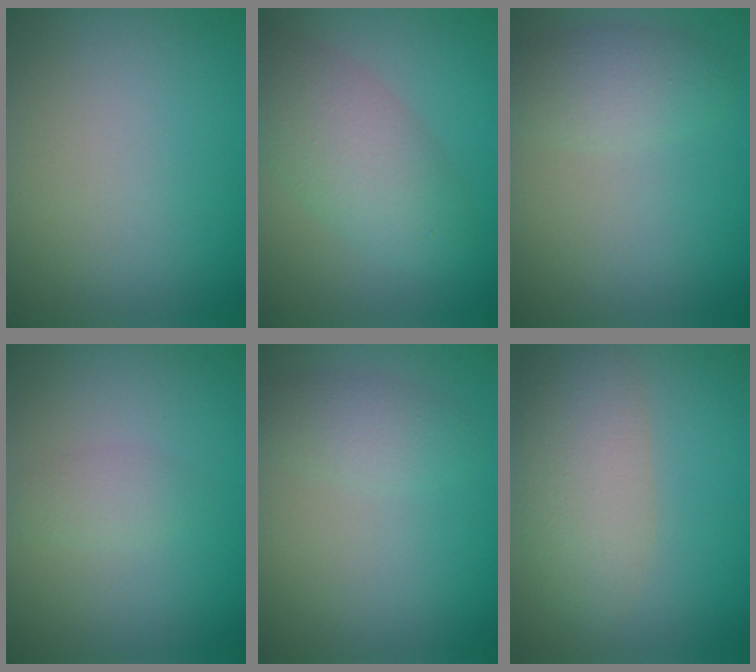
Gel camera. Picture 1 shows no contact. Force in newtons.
{"total": 5.4, "press": 5.3, "slide": 0.2}
{"total": 2.9, "press": 2.9, "slide": 0.1}
{"total": 1.3, "press": 1.3, "slide": 0.0}
{"total": 2.2, "press": 2.2, "slide": 0.2}
{"total": 5.6, "press": 5.6, "slide": 0.3}